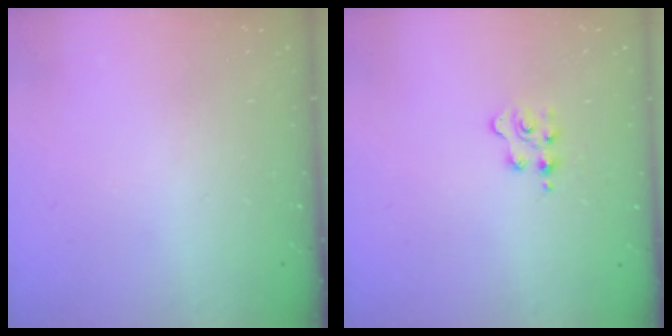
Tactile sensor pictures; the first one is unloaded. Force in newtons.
{"total": 3.0, "press": 3.0, "slide": 0.5}